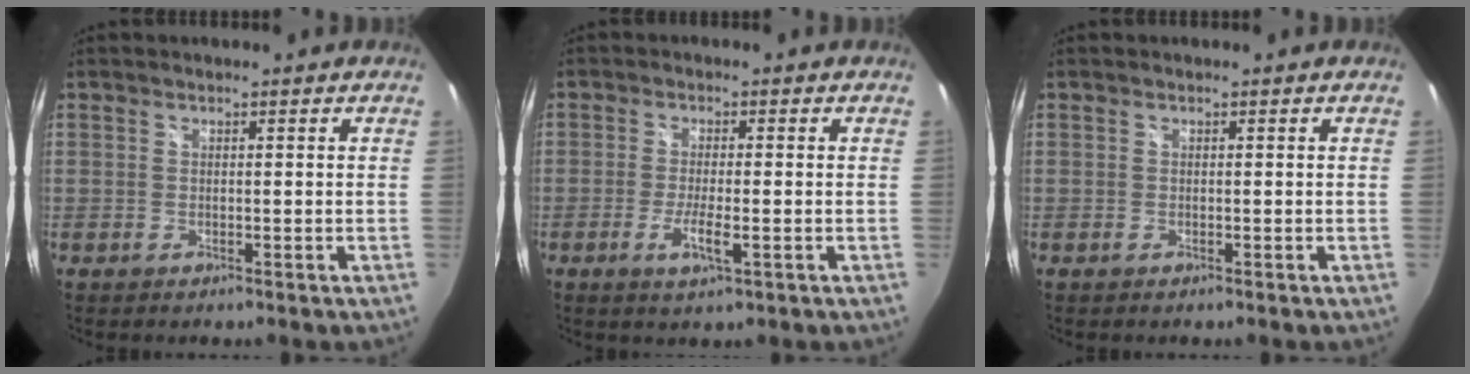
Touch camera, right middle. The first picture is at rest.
{"total": 4.5, "force": [-1.7, 0.7, 4.1], "torque": [-0.083, -0.008, -0.031]}
{"total": 0.0}